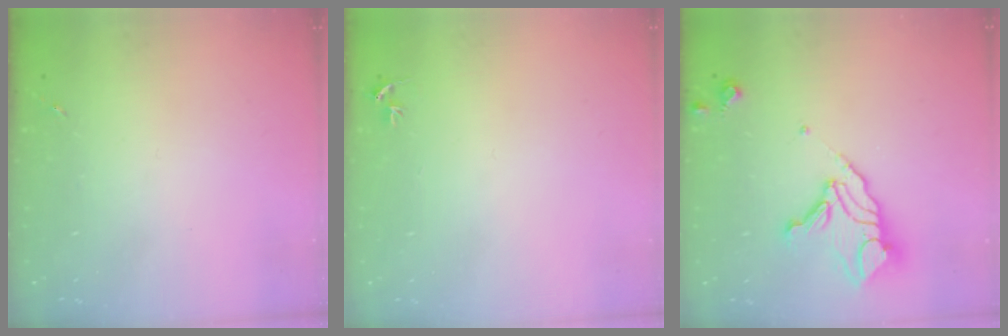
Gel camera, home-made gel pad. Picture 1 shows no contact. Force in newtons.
{"total": 3.1, "press": 3.1, "slide": 0.3}
{"total": 14.3, "press": 14.3, "slide": 1.0}